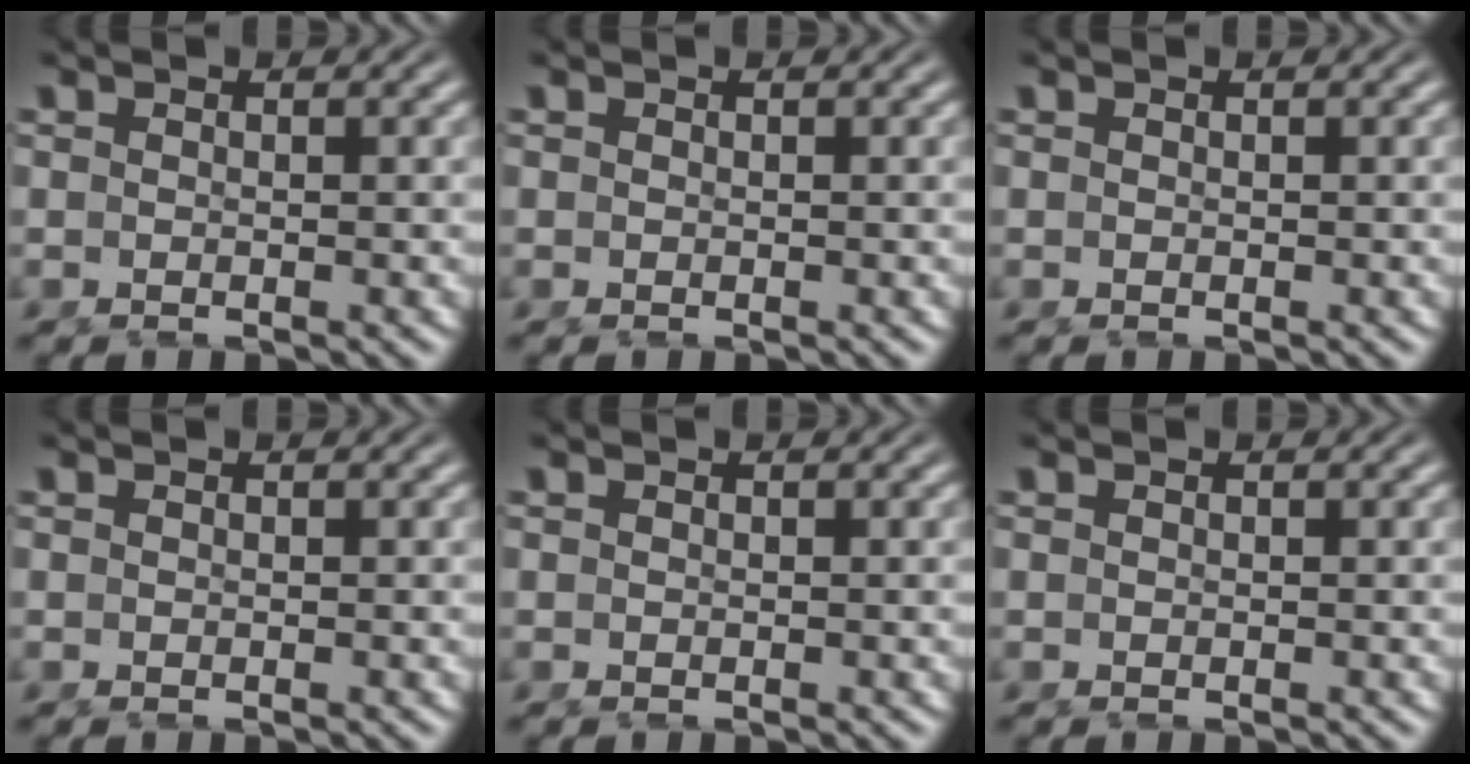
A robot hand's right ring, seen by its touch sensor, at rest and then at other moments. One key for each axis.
{"total": 0.0}
{"total": 0.0}
{"total": 0.0}
{"total": 0.0}
{"total": 0.0}